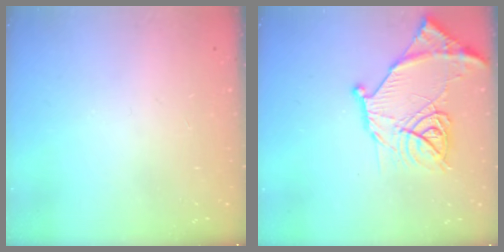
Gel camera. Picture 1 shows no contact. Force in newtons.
{"total": 16.8, "press": 16.7, "slide": 1.5}